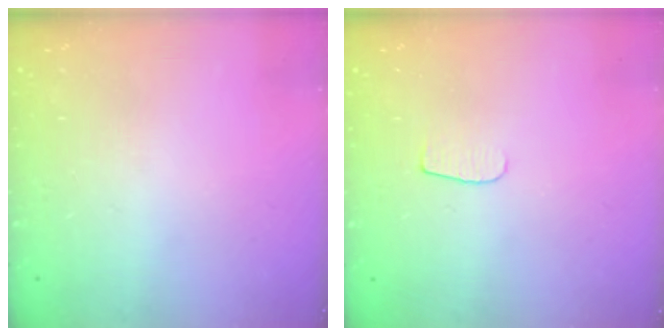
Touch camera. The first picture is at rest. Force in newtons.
{"total": 4.8, "press": 4.8, "slide": 0.6}